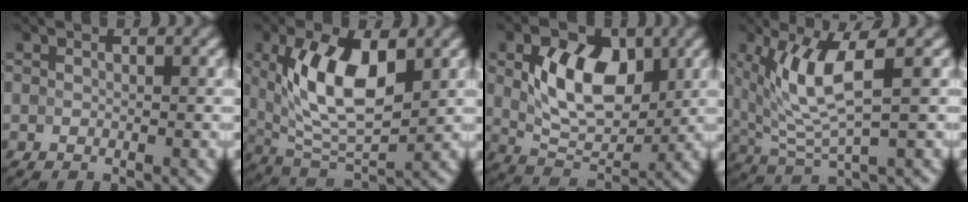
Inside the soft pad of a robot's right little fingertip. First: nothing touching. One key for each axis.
{"total": 8.8, "fx": 2.0, "fy": 4.0, "fz": 7.5, "tx": -0.150, "ty": -0.001, "tz": 0.040}
{"total": 7.8, "fx": 1.6, "fy": 4.7, "fz": 6.0, "tx": -0.114, "ty": 0.002, "tz": 0.030}
{"total": 6.3, "fx": 1.8, "fy": 1.5, "fz": 5.8, "tx": -0.132, "ty": -0.010, "tz": 0.042}